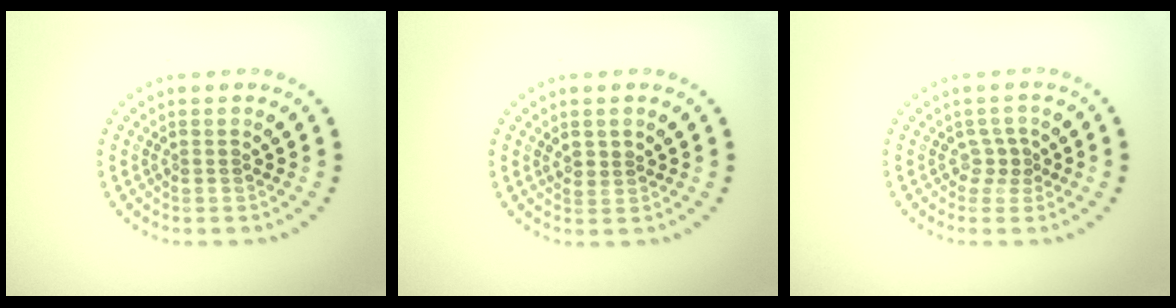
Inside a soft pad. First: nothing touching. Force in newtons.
{"total": 1.3, "press": 1.2, "slide": 0.5}
{"total": 1.4, "press": 0.9, "slide": 1.0}